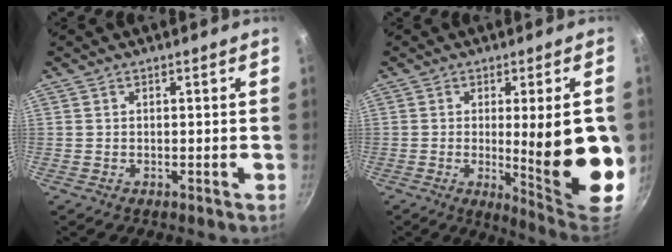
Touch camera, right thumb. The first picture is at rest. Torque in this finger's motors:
{"motor_torque": [-0.56, 2.11, 1.84, 0.10, 0.30]}